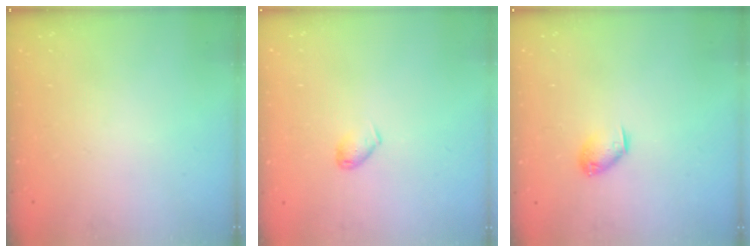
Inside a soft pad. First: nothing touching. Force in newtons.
{"total": 3.7, "press": 3.6, "slide": 0.7}
{"total": 6.6, "press": 6.6, "slide": 1.1}